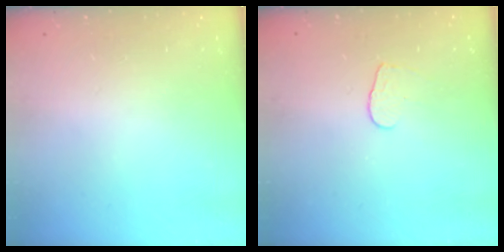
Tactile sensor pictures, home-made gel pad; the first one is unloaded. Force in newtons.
{"total": 4.4, "press": 4.4, "slide": 0.3}